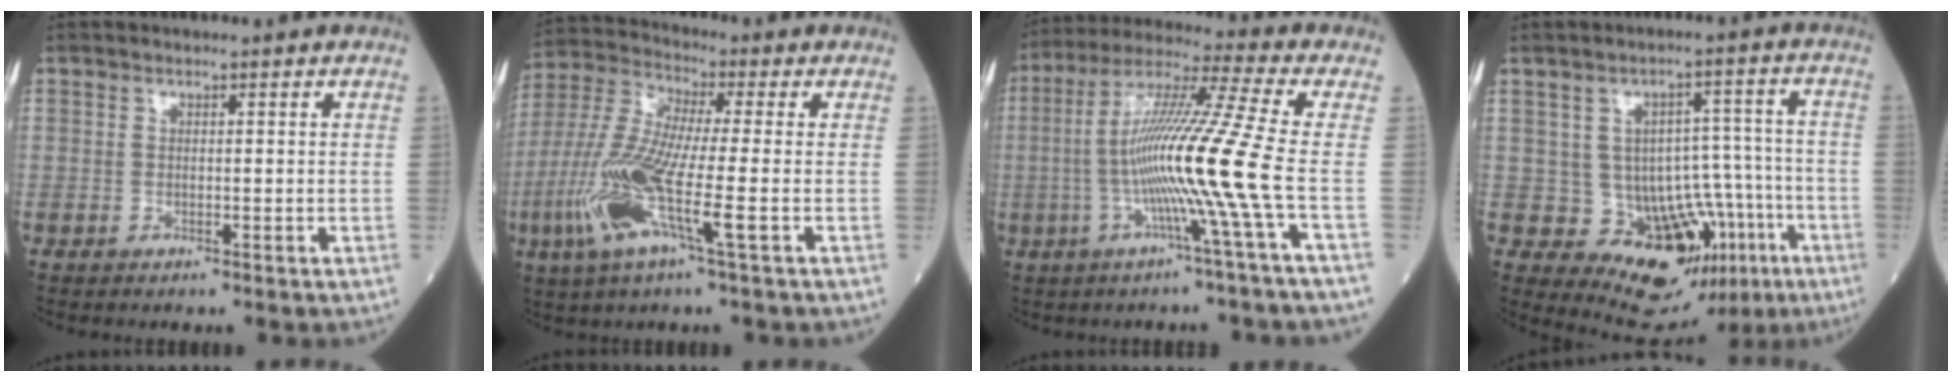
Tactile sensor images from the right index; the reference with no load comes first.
{"total": 13.6, "force": [-3.6, 1.1, 13.0], "torque": [-0.293, -0.011, -0.079]}
{"total": 14.2, "force": [-2.9, -3.0, 13.6], "torque": [-0.258, -0.002, -0.063]}
{"total": 12.4, "force": [-5.1, 8.4, 7.6], "torque": [-0.082, 0.033, -0.056]}